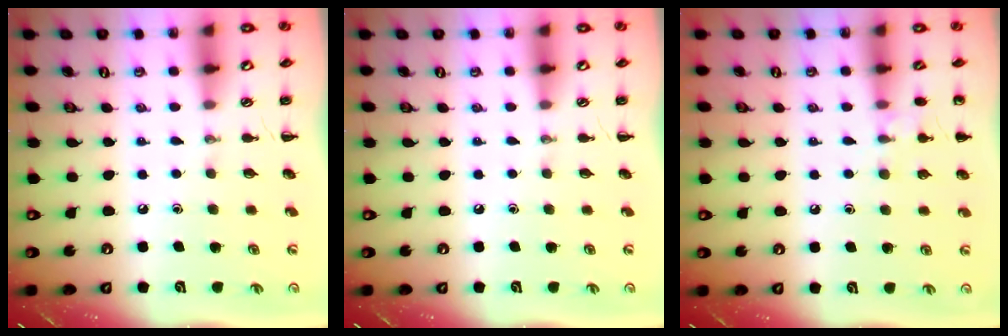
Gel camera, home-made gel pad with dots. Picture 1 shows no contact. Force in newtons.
{"total": 0.0}
{"total": 7.8, "press": 7.4, "slide": 2.2}